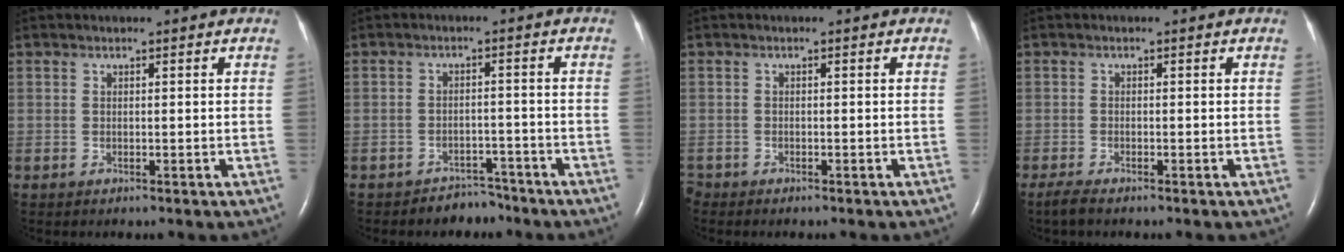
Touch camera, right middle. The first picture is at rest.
{"total": 3.3, "force": [-2.9, 1.5, -0.3], "torque": [0.004, 0.005, -0.041]}
{"total": 1.1, "force": [-1.1, 0.4, 0.0], "torque": [0.000, -0.001, -0.018]}
{"total": 1.9, "force": [-1.6, 0.2, 1.1], "torque": [-0.034, -0.008, -0.029]}